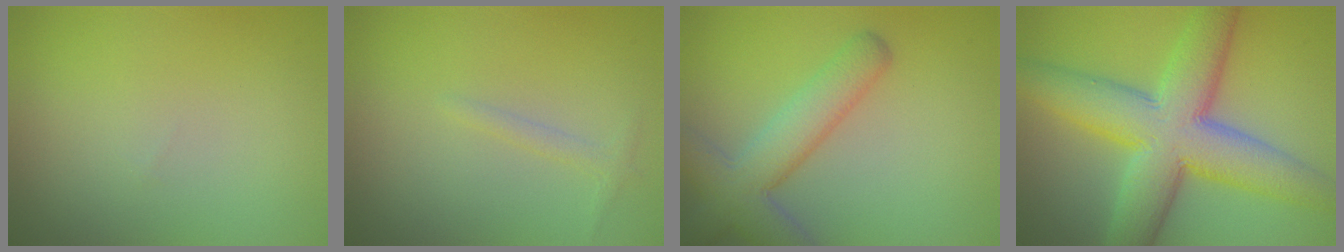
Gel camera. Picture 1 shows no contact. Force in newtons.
{"total": 0.9, "press": 0.9, "slide": 0.1}
{"total": 5.8, "press": 5.8, "slide": 0.4}
{"total": 10.6, "press": 10.6, "slide": 0.3}